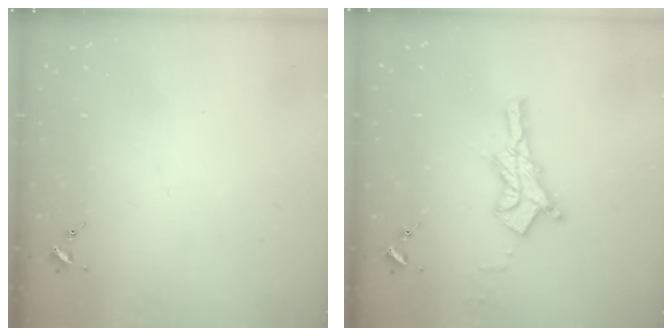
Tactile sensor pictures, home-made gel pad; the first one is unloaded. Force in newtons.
{"total": 12.9, "press": 12.8, "slide": 1.0}